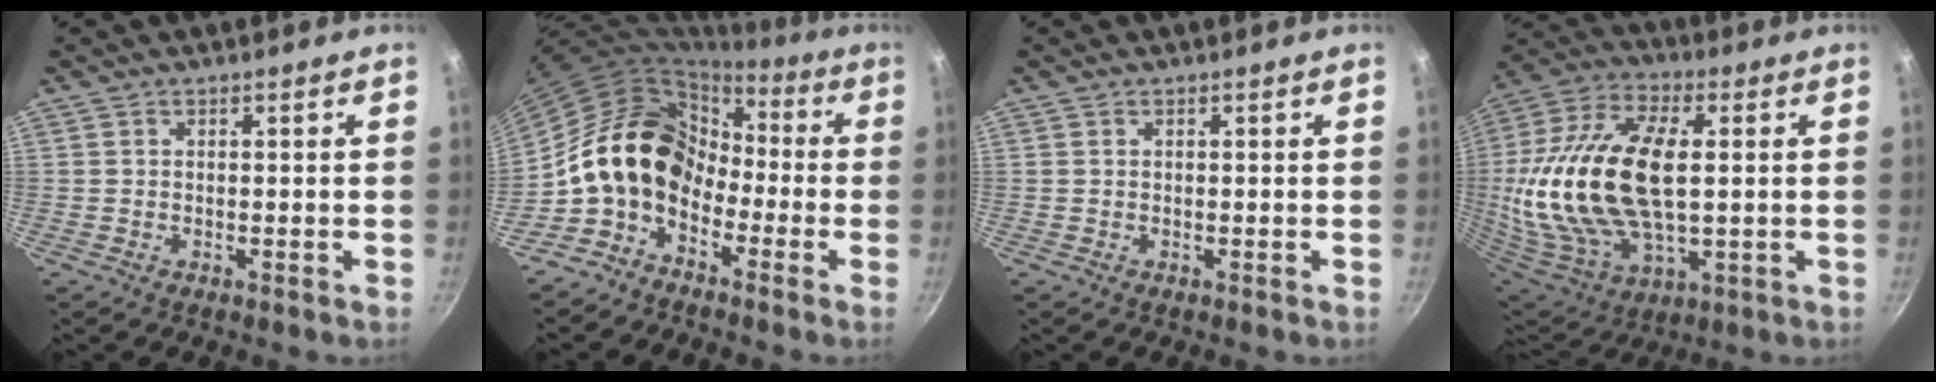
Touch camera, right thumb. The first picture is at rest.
{"total": 13.3, "force": [-3.5, 10.1, 7.9], "torque": [-0.090, 0.050, -0.082]}
{"total": 0.0}
{"total": 27.1, "force": [1.7, 14.5, 22.9], "torque": [-0.466, 0.001, 0.030]}